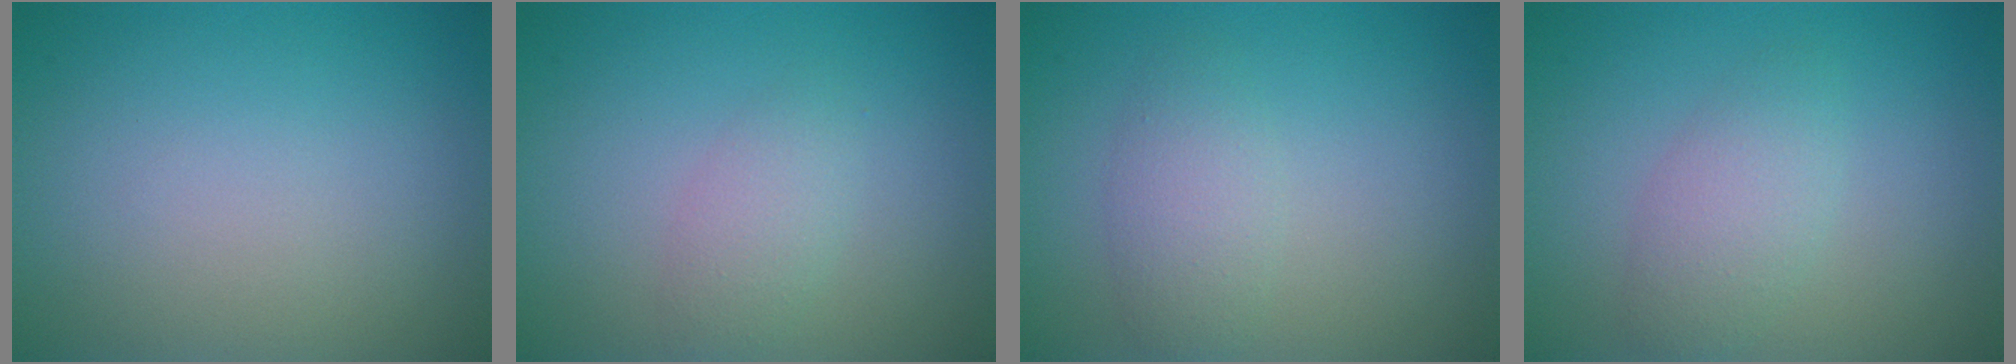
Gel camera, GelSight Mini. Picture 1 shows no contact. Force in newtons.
{"total": 1.9, "press": 1.9, "slide": 0.1}
{"total": 2.4, "press": 2.4, "slide": 0.0}
{"total": 2.7, "press": 2.7, "slide": 0.1}